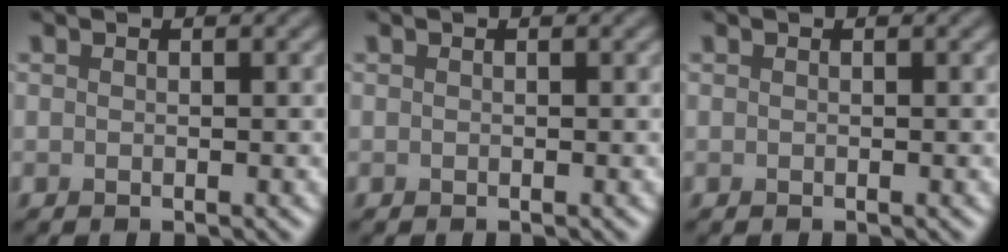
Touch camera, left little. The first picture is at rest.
{"total": 0.0}
{"total": 0.0}